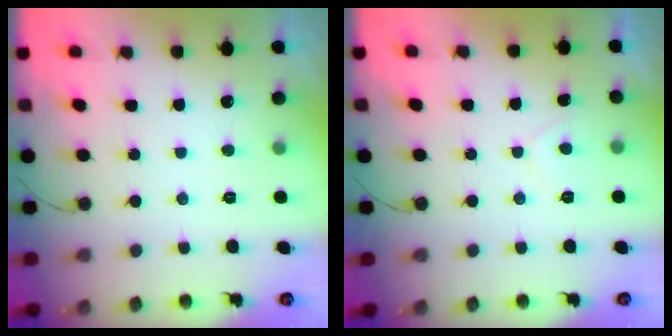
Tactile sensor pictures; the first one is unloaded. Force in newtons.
{"total": 1.5, "press": 1.4, "slide": 0.5}